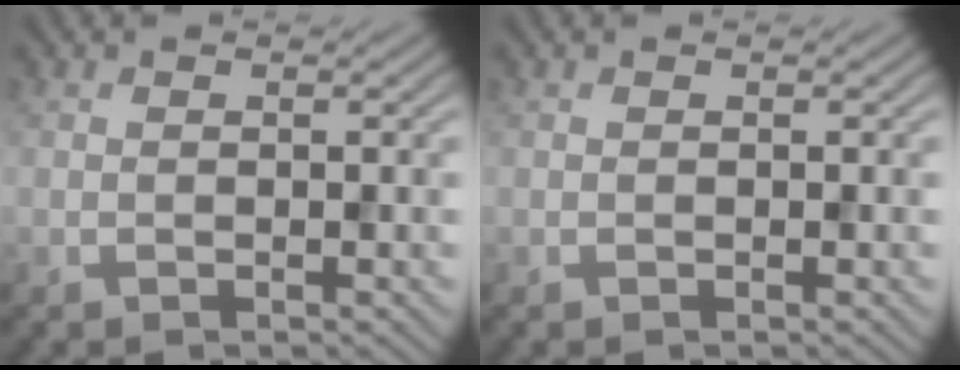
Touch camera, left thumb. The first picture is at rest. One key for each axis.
{"total": 0.0}